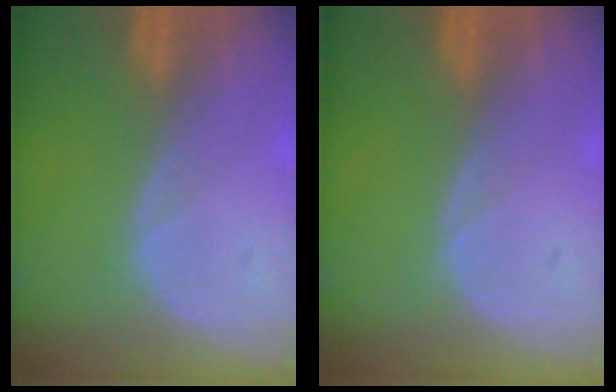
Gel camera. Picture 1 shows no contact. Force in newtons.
{"total": 0.0}